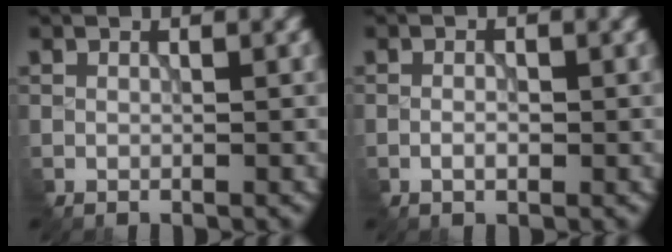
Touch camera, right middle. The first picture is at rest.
{"total": 0.9, "force": [-0.5, 0.4, 0.7], "torque": [-0.018, 0.003, -0.014]}